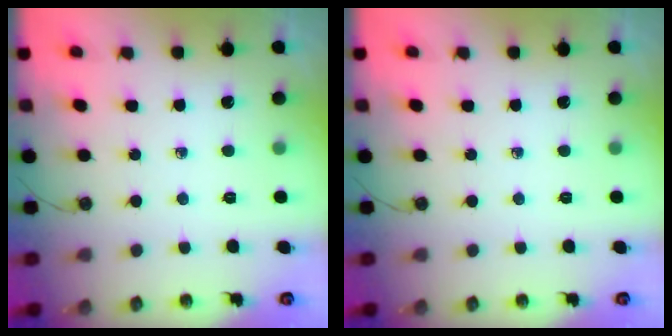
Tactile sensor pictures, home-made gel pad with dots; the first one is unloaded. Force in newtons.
{"total": 0.0}